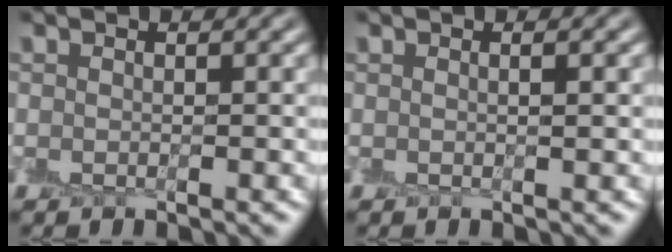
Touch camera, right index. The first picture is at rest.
{"total": 0.7, "force": [0.2, -0.1, 0.7], "torque": [-0.009, 0.003, 0.003]}